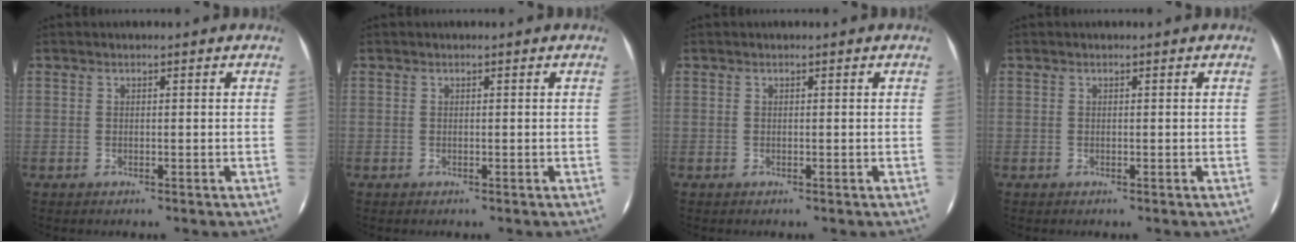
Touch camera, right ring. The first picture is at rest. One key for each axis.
{"total": 0.0}
{"total": 0.0}
{"total": 0.0}